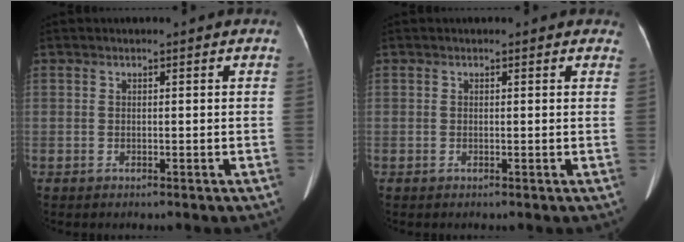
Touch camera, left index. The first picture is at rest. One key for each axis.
{"total": 1.5, "fx": 1.3, "fy": 0.7, "fz": 0.3, "tx": 0.002, "ty": -0.001, "tz": -0.002}